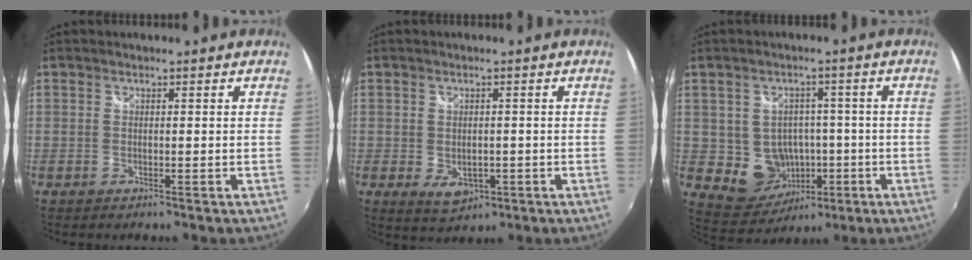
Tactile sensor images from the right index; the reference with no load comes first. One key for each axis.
{"total": 4.9, "fx": -1.2, "fy": 3.5, "fz": 3.2, "tx": -0.058, "ty": -0.012, "tz": -0.014}
{"total": 9.0, "fx": -1.5, "fy": 8.4, "fz": 3.0, "tx": -0.075, "ty": 0.007, "tz": 0.002}